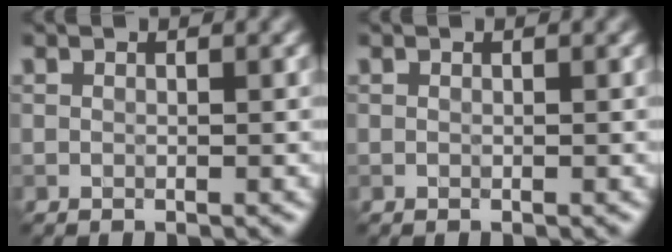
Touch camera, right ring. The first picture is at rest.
{"total": 0.0}